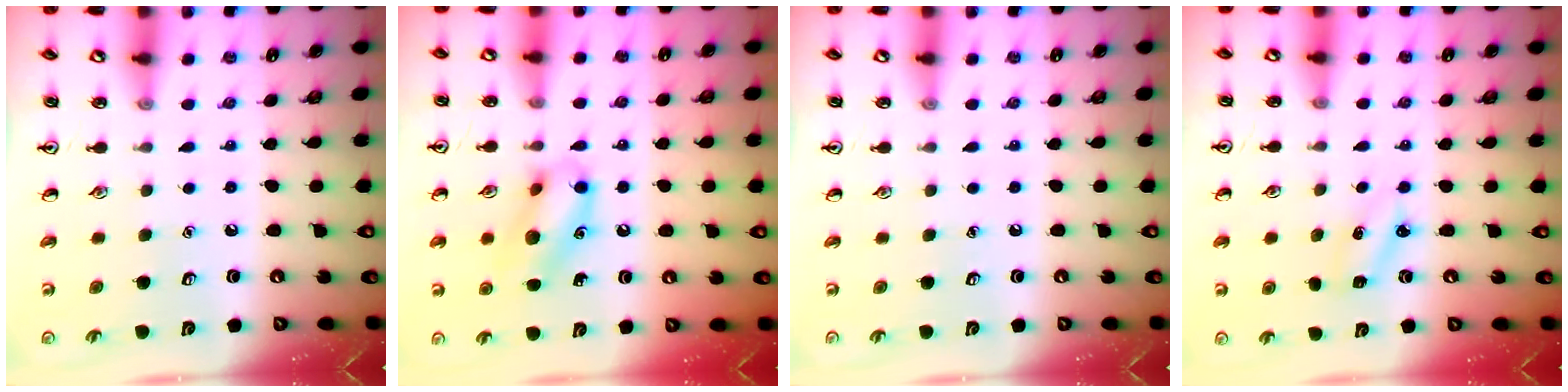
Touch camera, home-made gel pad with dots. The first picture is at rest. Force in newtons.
{"total": 12.1, "press": 12.0, "slide": 1.8}
{"total": 0.0}
{"total": 2.9, "press": 2.7, "slide": 0.9}